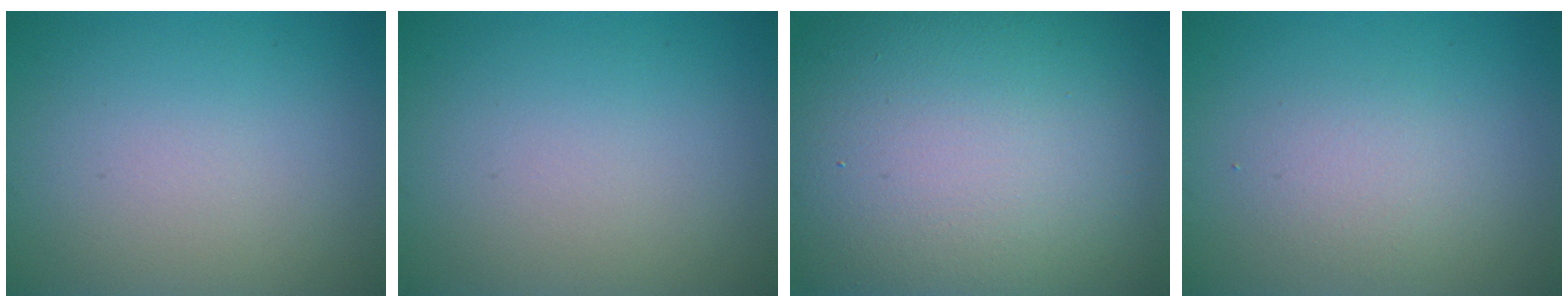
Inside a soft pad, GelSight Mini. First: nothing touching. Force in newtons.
{"total": 0.0}
{"total": 18.8, "press": 18.7, "slide": 1.6}
{"total": 2.2, "press": 2.2, "slide": 0.1}